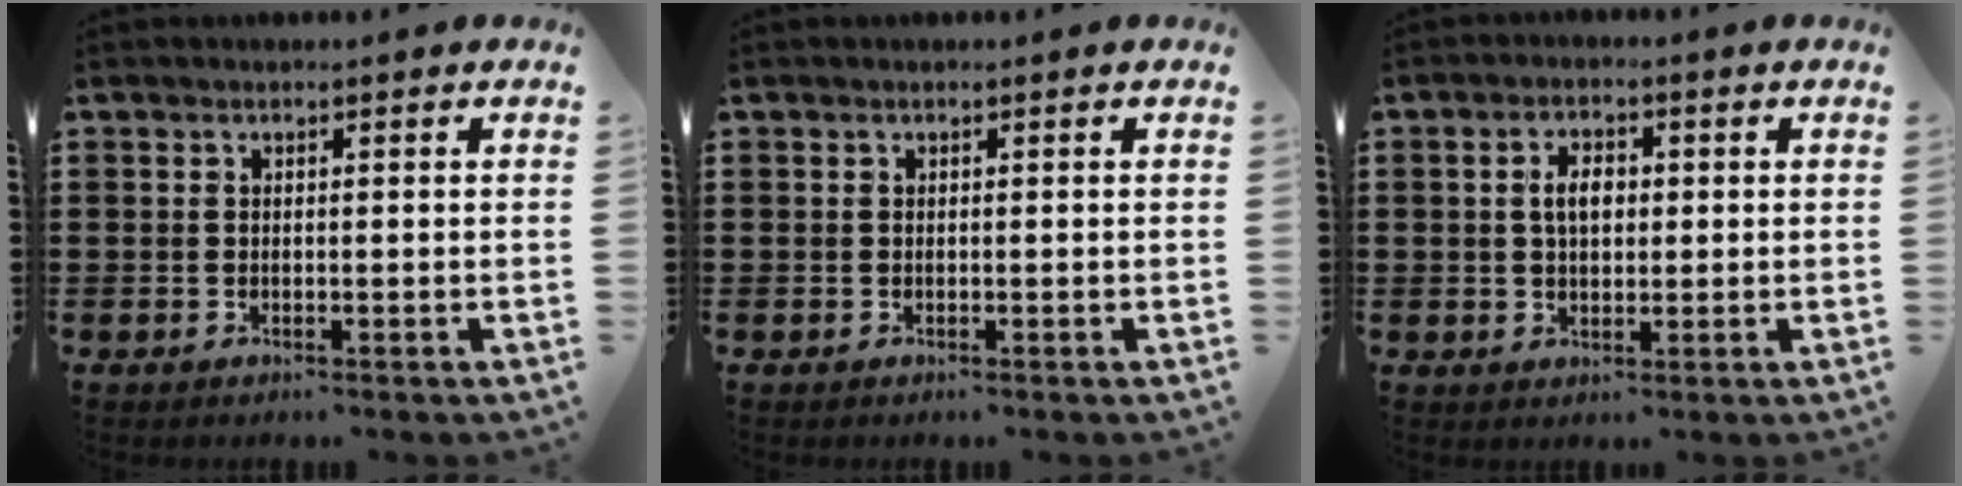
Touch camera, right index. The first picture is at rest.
{"total": 0.0}
{"total": 3.8, "force": [0.5, 2.1, 3.1], "torque": [-0.058, 0.006, 0.004]}